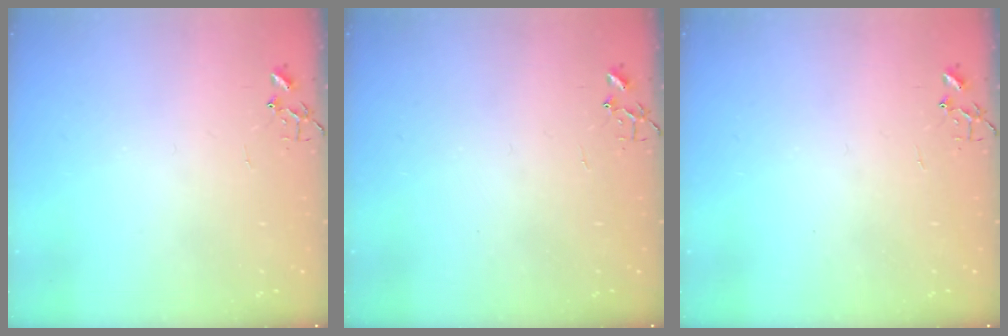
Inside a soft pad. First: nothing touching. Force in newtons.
{"total": 0.0}
{"total": 0.0}